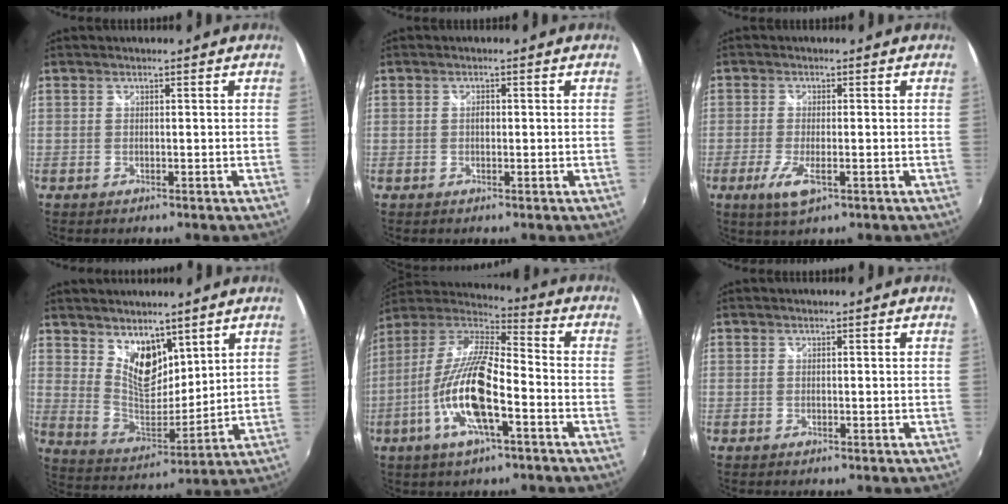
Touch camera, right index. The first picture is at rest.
{"total": 0.9, "force": [-0.1, 0.6, 0.6], "torque": [-0.011, 0.003, -0.003]}
{"total": 5.5, "force": [-2.4, 1.6, 4.7], "torque": [-0.102, -0.015, -0.042]}
{"total": 10.4, "force": [6.8, 5.5, 5.6], "torque": [-0.090, -0.006, 0.134]}
{"total": 17.5, "force": [-6.6, 4.7, 15.5], "torque": [-0.305, -0.017, -0.132]}
{"total": 0.0}